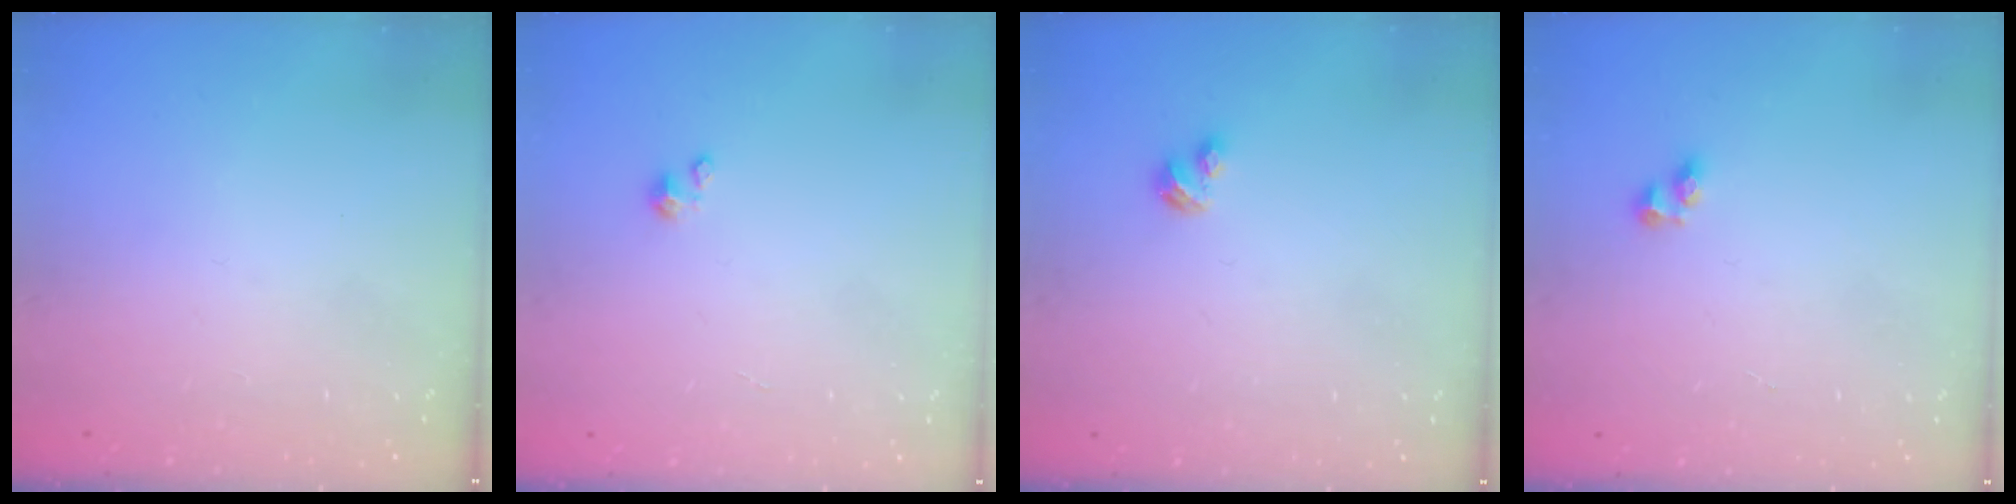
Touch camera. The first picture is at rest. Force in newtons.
{"total": 1.4, "press": 1.3, "slide": 0.3}
{"total": 1.9, "press": 1.8, "slide": 0.4}
{"total": 2.6, "press": 2.3, "slide": 1.1}